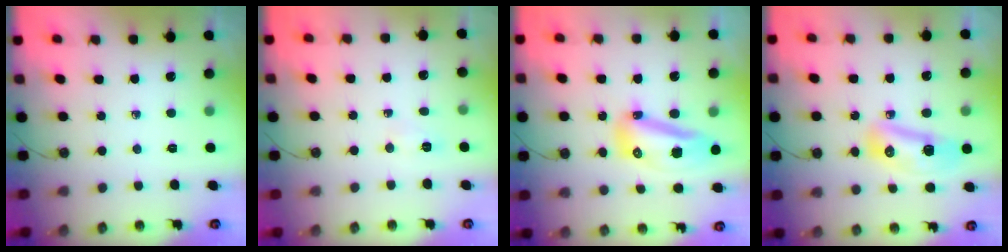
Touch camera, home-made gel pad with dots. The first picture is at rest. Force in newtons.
{"total": 2.8, "press": 2.5, "slide": 1.2}
{"total": 12.9, "press": 12.8, "slide": 1.3}
{"total": 10.5, "press": 10.4, "slide": 1.3}